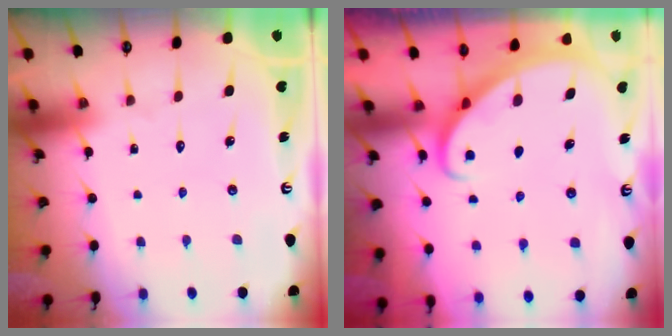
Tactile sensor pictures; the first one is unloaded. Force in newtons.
{"total": 2.8, "press": 2.8, "slide": 0.2}